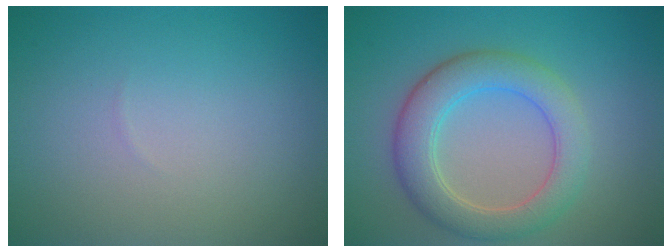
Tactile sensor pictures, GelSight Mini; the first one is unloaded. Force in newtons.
{"total": 5.3, "press": 5.3, "slide": 0.5}